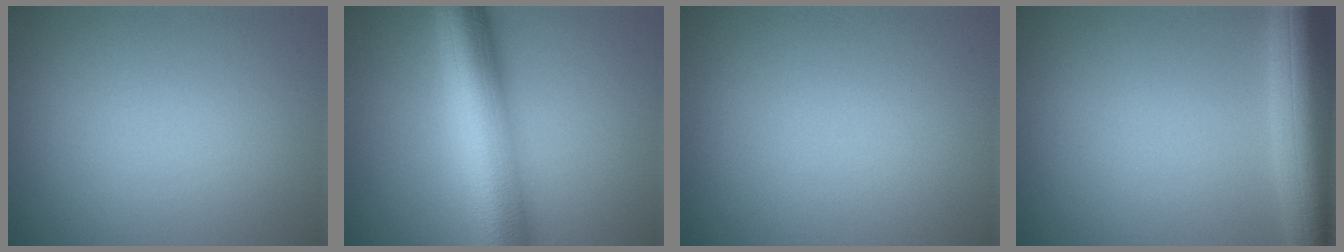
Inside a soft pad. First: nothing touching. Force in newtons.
{"total": 10.3, "press": 10.3, "slide": 0.3}
{"total": 0.0}
{"total": 8.9, "press": 8.9, "slide": 0.3}